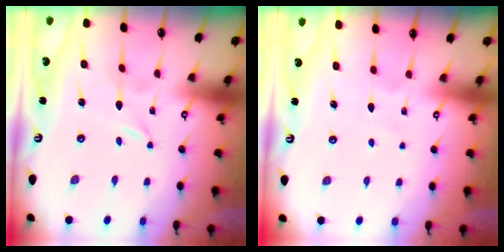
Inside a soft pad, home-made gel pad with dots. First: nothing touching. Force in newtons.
{"total": 4.2, "press": 4.2, "slide": 0.6}